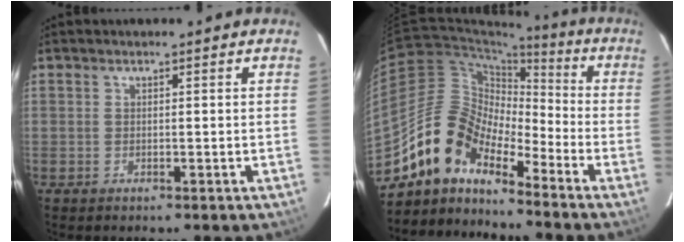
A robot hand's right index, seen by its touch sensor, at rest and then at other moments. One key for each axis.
{"total": 12.4, "fx": -10.0, "fy": 5.1, "fz": 5.3, "tx": -0.090, "ty": 0.023, "tz": -0.202}